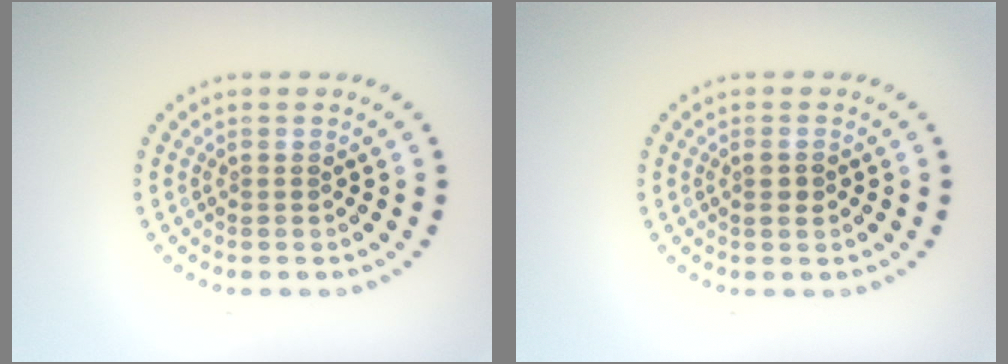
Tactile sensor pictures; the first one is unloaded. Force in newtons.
{"total": 1.2, "press": 1.2, "slide": 0.4}